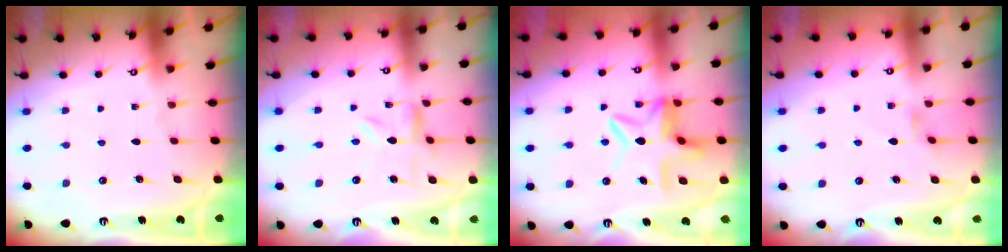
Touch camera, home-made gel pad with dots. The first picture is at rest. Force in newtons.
{"total": 2.0, "press": 1.9, "slide": 0.4}
{"total": 9.7, "press": 9.7, "slide": 1.0}
{"total": 1.2, "press": 1.1, "slide": 0.3}